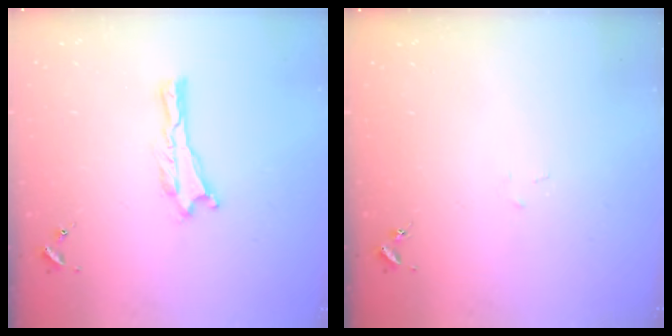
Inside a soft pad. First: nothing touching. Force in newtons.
{"total": 1.0, "press": 1.0, "slide": 0.1}